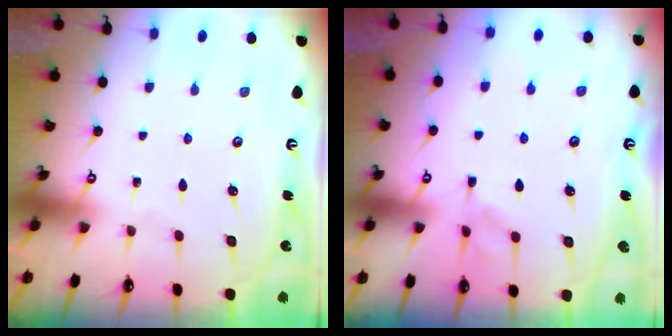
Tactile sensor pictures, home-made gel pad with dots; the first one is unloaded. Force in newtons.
{"total": 3.7, "press": 3.7, "slide": 0.6}